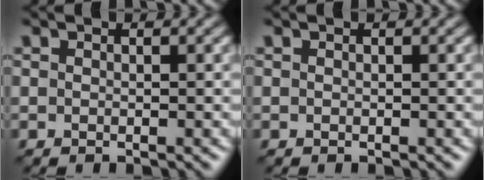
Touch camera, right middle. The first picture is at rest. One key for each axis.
{"total": 0.0}